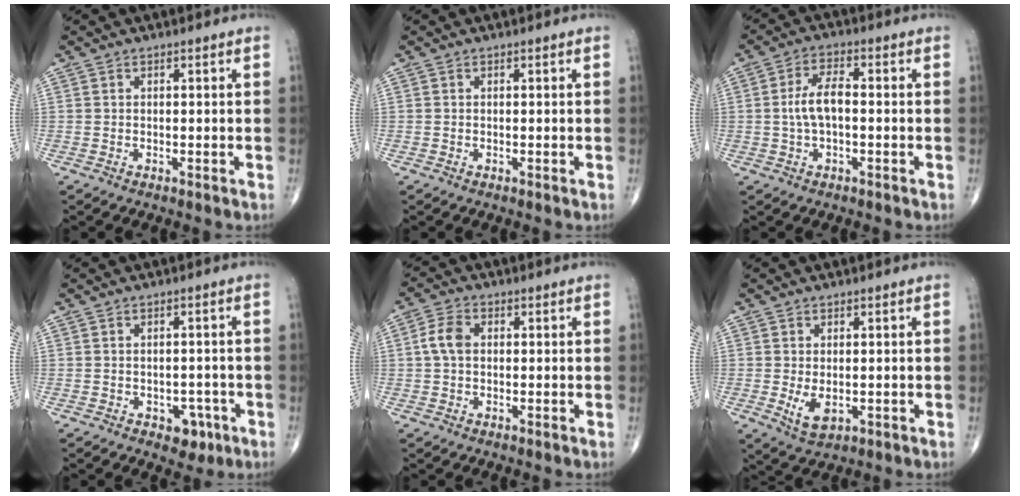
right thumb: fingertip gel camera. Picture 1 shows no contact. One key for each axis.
{"total": 0.0}
{"total": 6.0, "fx": -0.4, "fy": 2.8, "fz": 5.3, "tx": -0.109, "ty": 0.018, "tz": -0.012}
{"total": 4.2, "fx": -1.9, "fy": 2.9, "fz": 2.4, "tx": -0.008, "ty": 0.012, "tz": -0.022}
{"total": 4.4, "fx": 0.4, "fy": 3.0, "fz": 3.3, "tx": -0.070, "ty": 0.011, "tz": 0.002}
{"total": 4.3, "fx": -0.6, "fy": 2.4, "fz": 3.5, "tx": -0.059, "ty": -0.011, "tz": -0.002}